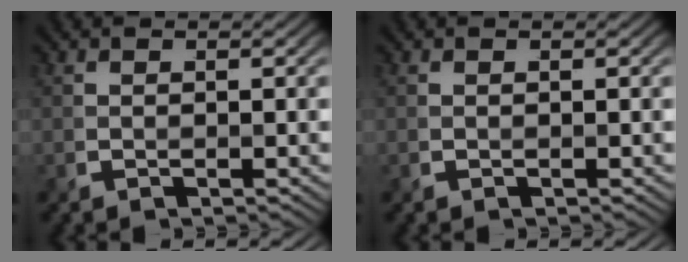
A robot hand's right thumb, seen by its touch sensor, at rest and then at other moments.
{"total": 0.0}